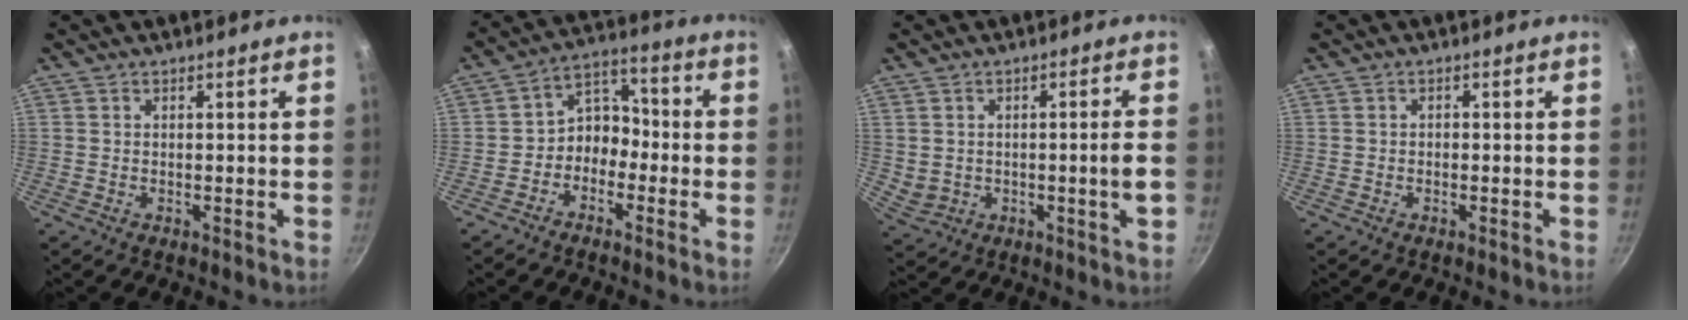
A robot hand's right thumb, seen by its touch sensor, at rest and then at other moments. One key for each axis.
{"total": 7.2, "fx": -2.7, "fy": 5.6, "fz": 3.6, "tx": -0.018, "ty": 0.051, "tz": -0.063}
{"total": 5.9, "fx": -0.5, "fy": 1.3, "fz": 5.7, "tx": -0.093, "ty": 0.009, "tz": 0.008}
{"total": 0.6, "fx": -0.3, "fy": 0.5, "fz": 0.2, "tx": -0.005, "ty": 0.003, "tz": -0.007}